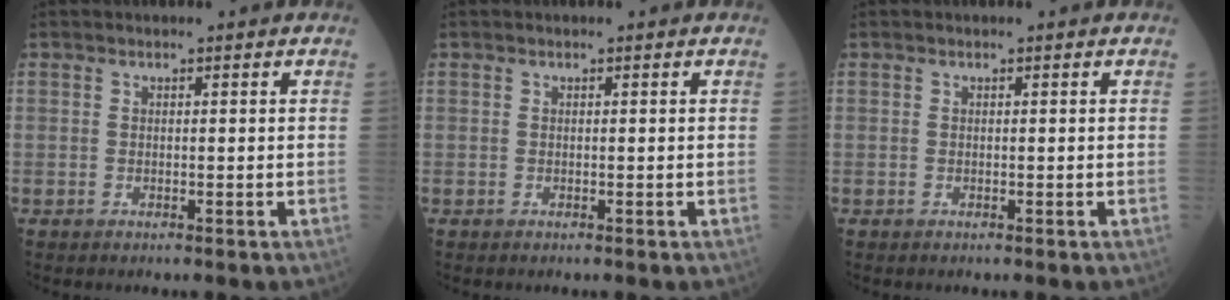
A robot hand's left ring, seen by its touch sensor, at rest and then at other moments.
{"total": 0.0}
{"total": 0.0}